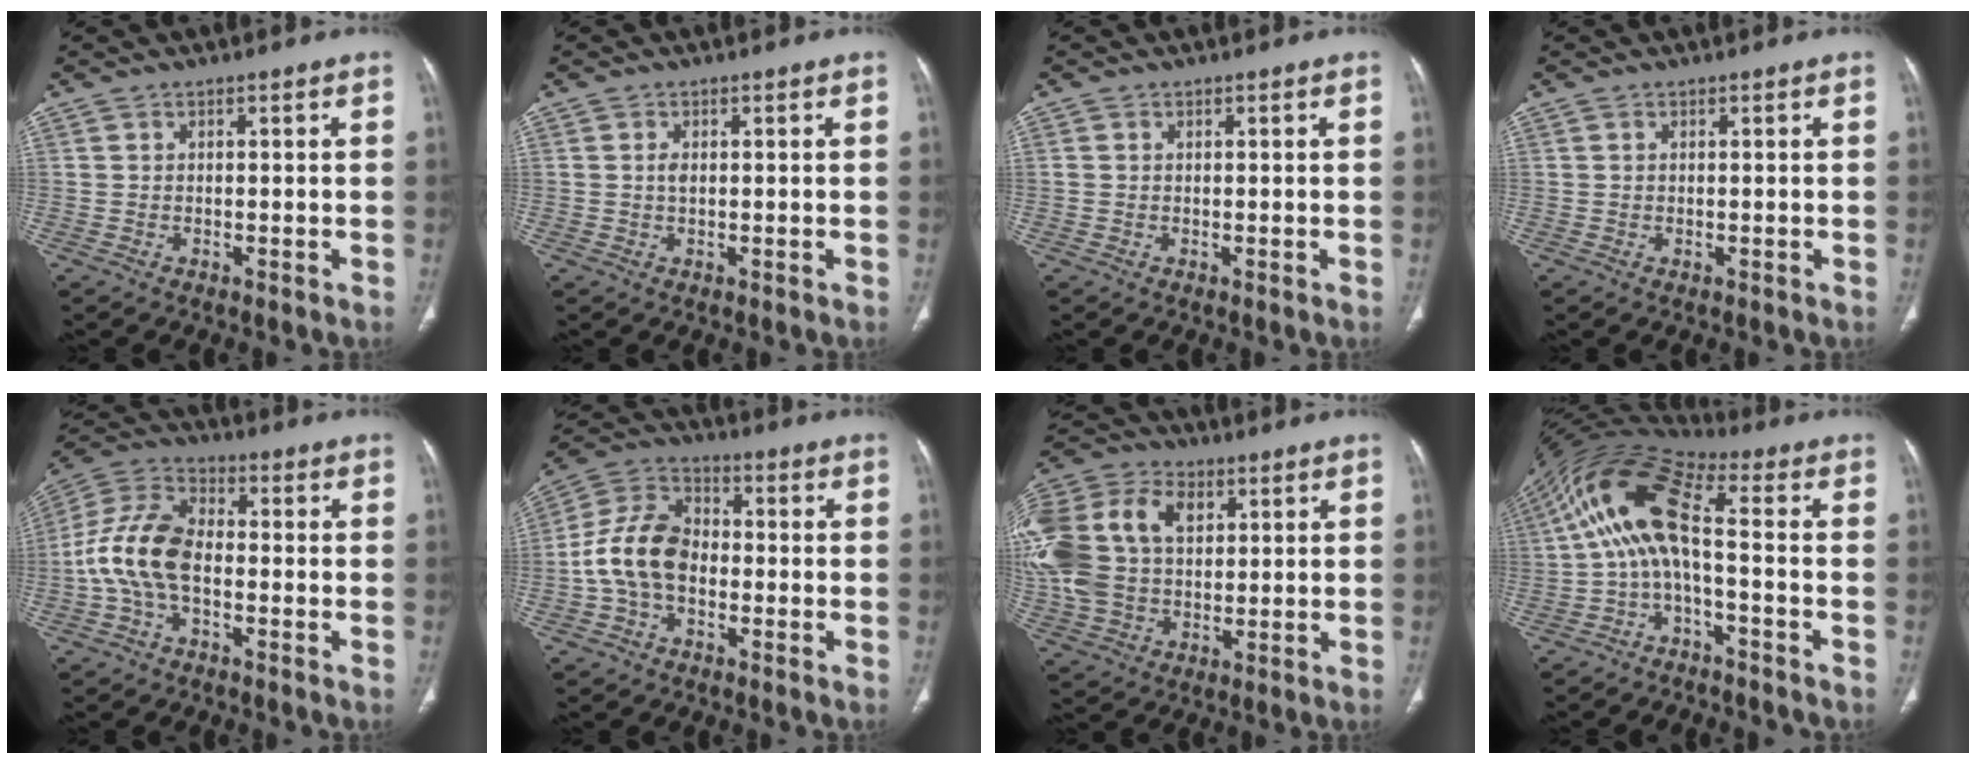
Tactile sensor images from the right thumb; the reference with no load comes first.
{"total": 1.3, "force": [0.2, 0.8, 1.1], "torque": [-0.019, 0.000, 0.004]}
{"total": 0.6, "force": [0.1, 0.6, 0.2], "torque": [-0.002, 0.002, 0.002]}
{"total": 0.0}
{"total": 12.4, "force": [-2.1, 7.2, 9.9], "torque": [-0.204, 0.037, -0.048]}
{"total": 12.1, "force": [-2.1, 8.4, 8.5], "torque": [-0.156, 0.039, -0.050]}
{"total": 23.7, "force": [5.4, 16.3, 16.4], "torque": [-0.372, 0.035, 0.105]}
{"total": 12.6, "force": [-1.7, 4.6, 11.6], "torque": [-0.229, 0.067, -0.043]}